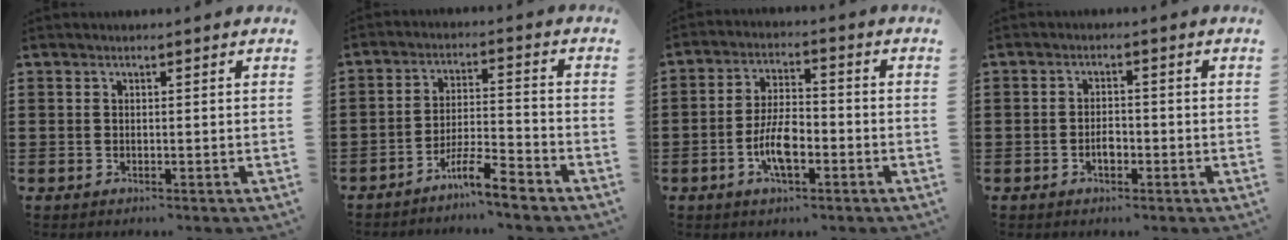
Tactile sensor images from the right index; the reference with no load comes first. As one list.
[{"total": 6.3, "force": [-5.4, 0.3, 3.3], "torque": [-0.070, -0.003, -0.102]}, {"total": 7.4, "force": [-2.5, 2.9, 6.3], "torque": [-0.138, 0.000, -0.053]}, {"total": 2.5, "force": [-1.0, 1.2, 2.0], "torque": [-0.039, 0.002, -0.018]}]